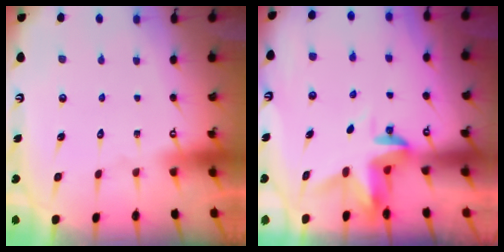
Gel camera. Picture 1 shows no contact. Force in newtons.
{"total": 3.3, "press": 3.2, "slide": 0.4}